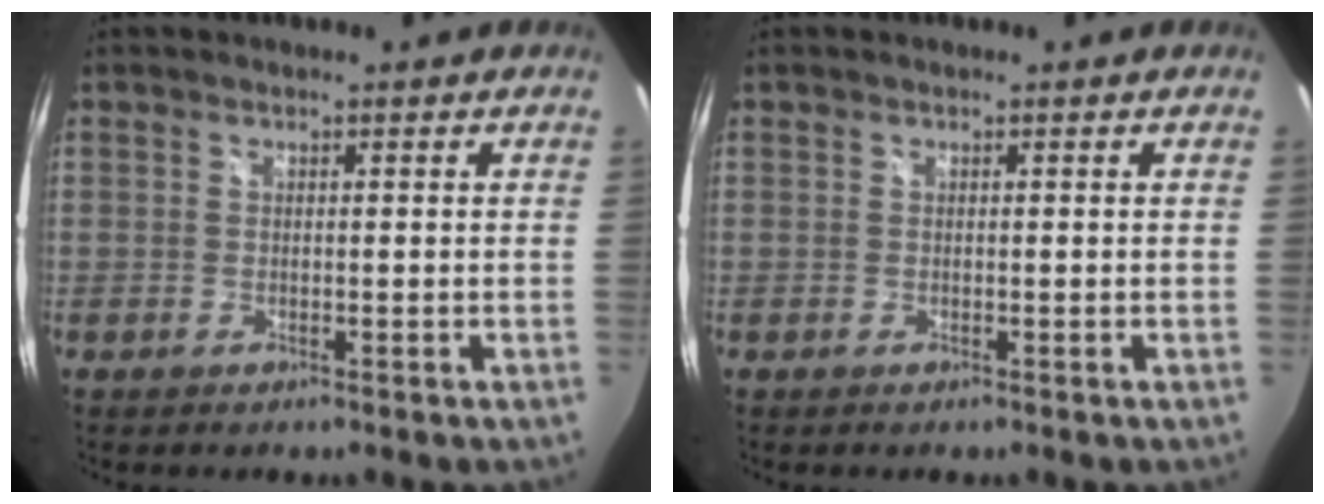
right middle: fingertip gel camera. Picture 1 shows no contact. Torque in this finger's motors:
{"motor_torque": [0.00, 0.00, 0.00, 0.00]}